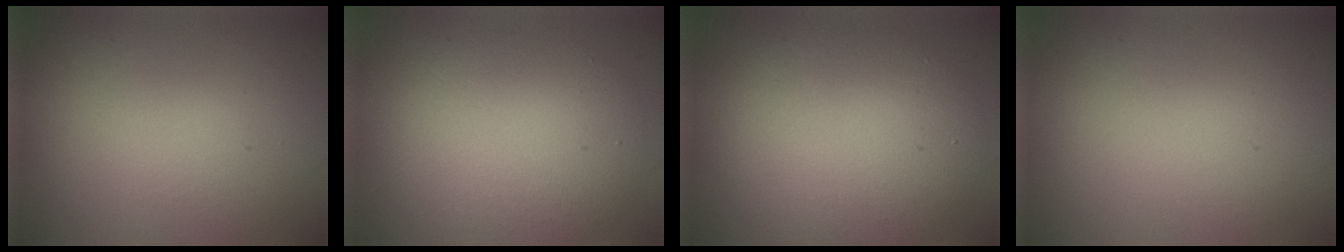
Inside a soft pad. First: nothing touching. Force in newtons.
{"total": 6.7, "press": 6.7, "slide": 0.3}
{"total": 8.6, "press": 8.6, "slide": 0.6}
{"total": 0.0}